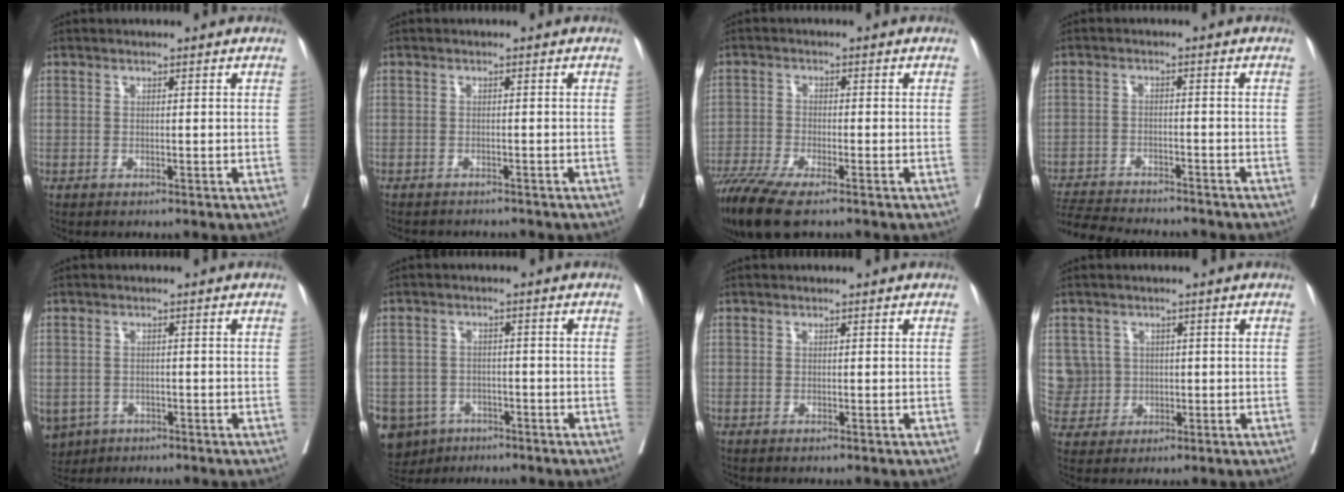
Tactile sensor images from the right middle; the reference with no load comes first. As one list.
[{"total": 4.8, "force": [-4.5, 1.2, 1.1], "torque": [-0.010, -0.004, -0.060]}, {"total": 9.0, "force": [-7.1, 0.8, 5.4], "torque": [-0.097, -0.019, -0.126]}, {"total": 11.9, "force": [-11.1, 1.5, 3.9], "torque": [-0.066, -0.004, -0.167]}, {"total": 7.7, "force": [-4.0, 6.1, 2.3], "torque": [-0.064, -0.002, -0.058]}, {"total": 10.2, "force": [-6.1, 7.8, 2.4], "torque": [-0.066, -0.002, -0.088]}, {"total": 0.0}, {"total": 4.7, "force": [0.7, 4.6, -0.3], "torque": [0.012, 0.011, 0.021]}]